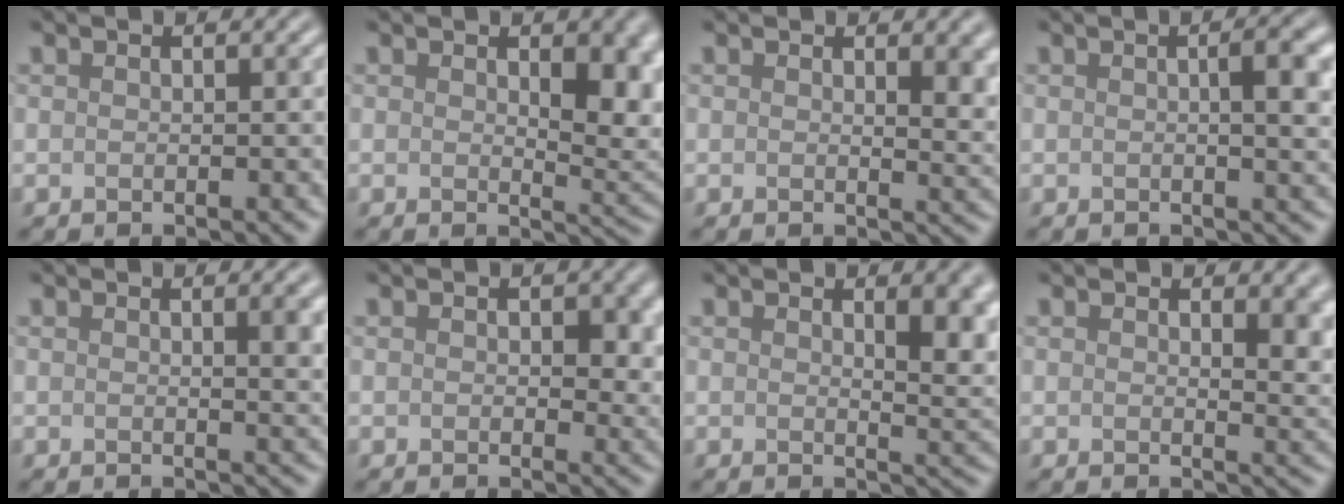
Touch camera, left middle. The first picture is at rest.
{"total": 4.9, "force": [1.0, 2.4, 4.1], "torque": [-0.046, -0.009, 0.022]}
{"total": 3.1, "force": [1.2, 1.3, 2.6], "torque": [-0.028, -0.004, 0.019]}
{"total": 4.0, "force": [0.5, 1.1, 3.9], "torque": [-0.049, 0.009, 0.005]}
{"total": 3.3, "force": [0.8, 1.1, 3.1], "torque": [-0.028, 0.004, 0.008]}
{"total": 3.1, "force": [0.6, 1.9, 2.3], "torque": [-0.028, -0.004, 0.006]}
{"total": 4.5, "force": [1.6, 1.7, 3.9], "torque": [-0.041, -0.004, 0.028]}
{"total": 3.6, "force": [1.4, 1.6, 3.0], "torque": [-0.032, -0.005, 0.025]}